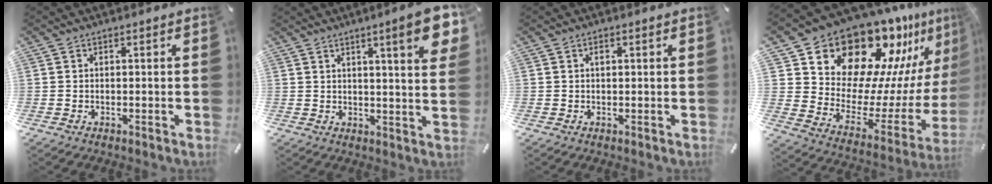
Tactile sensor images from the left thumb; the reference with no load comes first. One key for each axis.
{"total": 10.7, "fx": 5.4, "fy": 1.6, "fz": 9.1, "tx": -0.128, "ty": -0.026, "tz": 0.081}
{"total": 0.9, "fx": 0.3, "fy": 0.5, "fz": 0.7, "tx": -0.007, "ty": -0.001, "tz": 0.004}
{"total": 22.1, "fx": 18.8, "fy": 10.0, "fz": 6.1, "tx": -0.074, "ty": -0.178, "tz": 0.333}